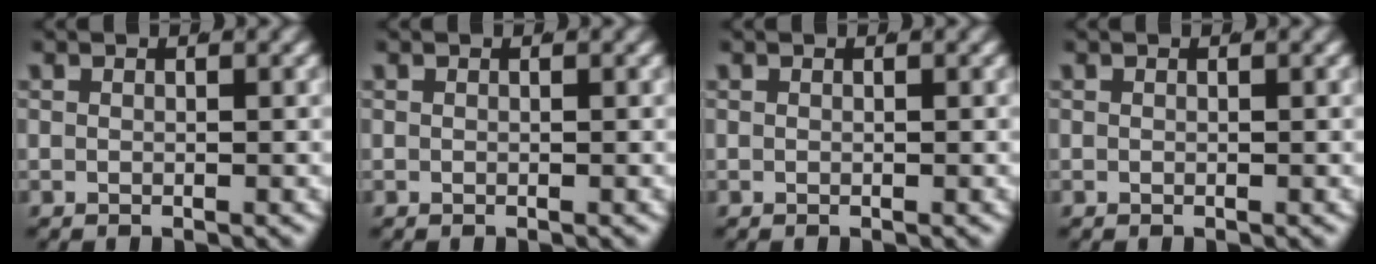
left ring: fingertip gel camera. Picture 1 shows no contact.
{"total": 0.0}
{"total": 0.0}
{"total": 0.0}